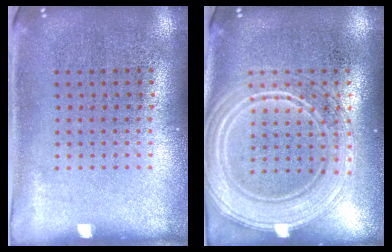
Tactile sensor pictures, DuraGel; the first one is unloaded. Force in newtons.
{"total": 3.5, "press": 3.5, "slide": 0.5}